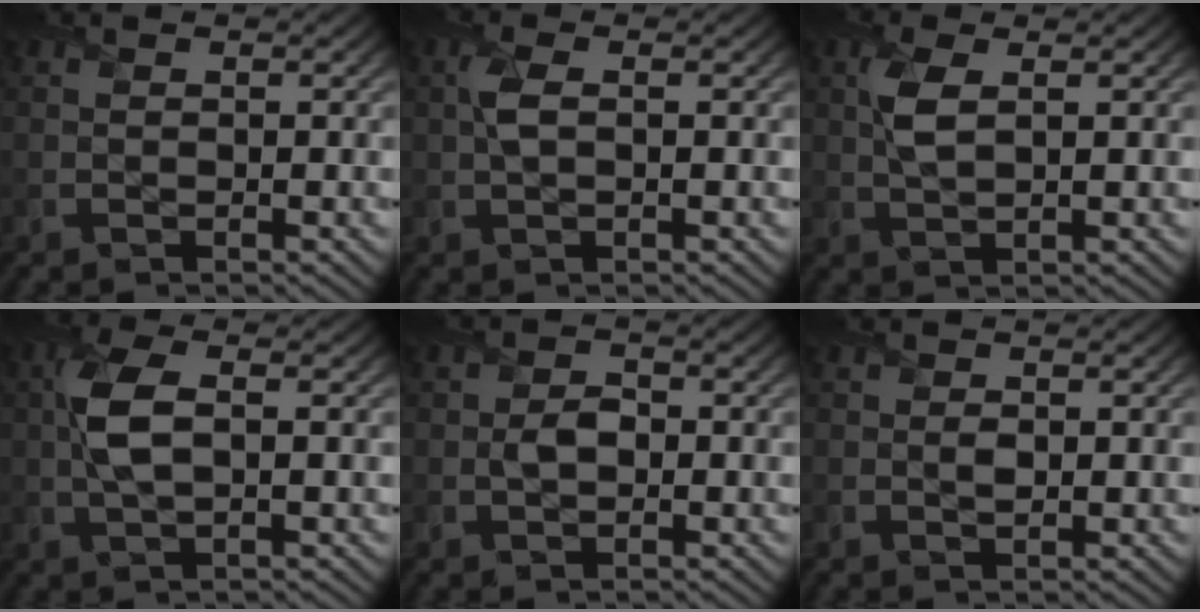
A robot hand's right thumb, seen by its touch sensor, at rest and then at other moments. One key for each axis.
{"total": 2.6, "fx": 0.3, "fy": 1.0, "fz": 2.3, "tx": -0.060, "ty": 0.003, "tz": 0.006}
{"total": 3.6, "fx": 1.0, "fy": 1.4, "fz": 3.1, "tx": -0.078, "ty": 0.001, "tz": 0.021}
{"total": 5.5, "fx": 0.5, "fy": 2.3, "fz": 5.0, "tx": -0.120, "ty": 0.004, "tz": 0.007}
{"total": 1.9, "fx": -0.2, "fy": 1.4, "fz": 1.3, "tx": -0.024, "ty": -0.004, "tz": -0.004}
{"total": 0.8, "fx": 0.2, "fy": 0.6, "fz": 0.6, "tx": -0.009, "ty": -0.007, "tz": 0.005}